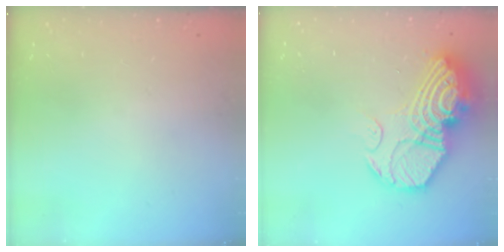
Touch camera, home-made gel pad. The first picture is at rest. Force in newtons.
{"total": 20.6, "press": 20.5, "slide": 2.0}